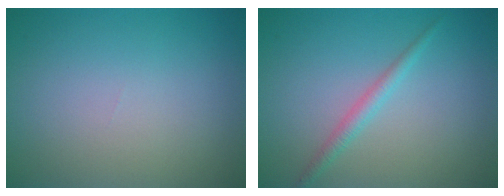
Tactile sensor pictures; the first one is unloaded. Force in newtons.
{"total": 1.6, "press": 1.6, "slide": 0.1}